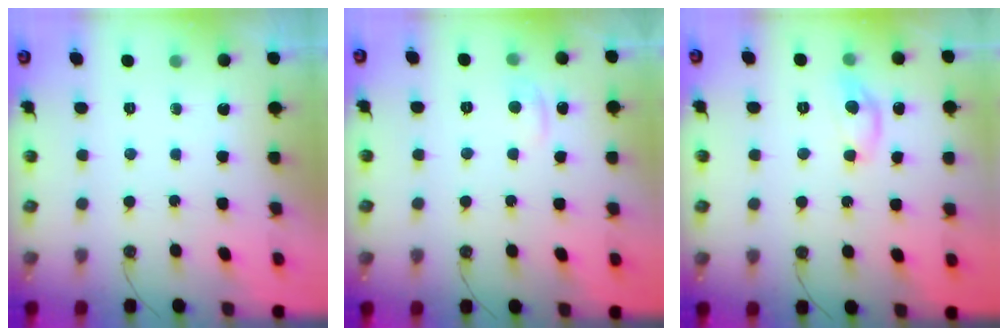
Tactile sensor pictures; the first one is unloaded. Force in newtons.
{"total": 0.9, "press": 0.5, "slide": 0.7}
{"total": 3.4, "press": 3.4, "slide": 0.1}